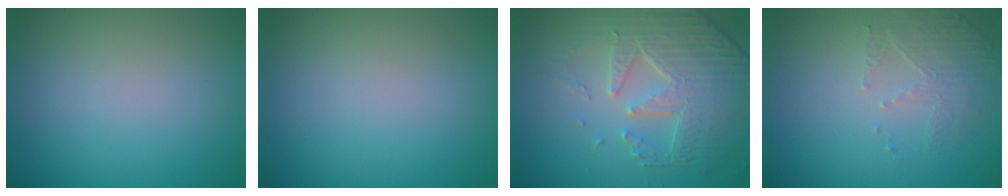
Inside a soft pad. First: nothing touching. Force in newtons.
{"total": 0.0}
{"total": 5.5, "press": 5.0, "slide": 2.4}
{"total": 1.8, "press": 1.1, "slide": 1.4}